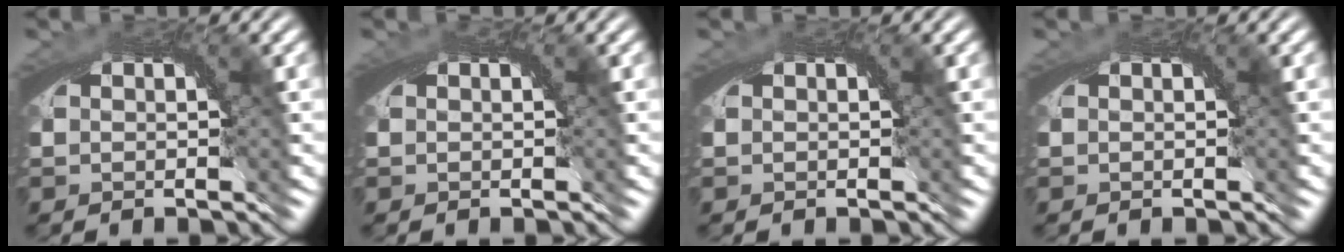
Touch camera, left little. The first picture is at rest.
{"total": 0.9, "force": [0.3, 0.4, 0.8], "torque": [-0.012, 0.003, 0.003]}
{"total": 0.0}
{"total": 0.0}